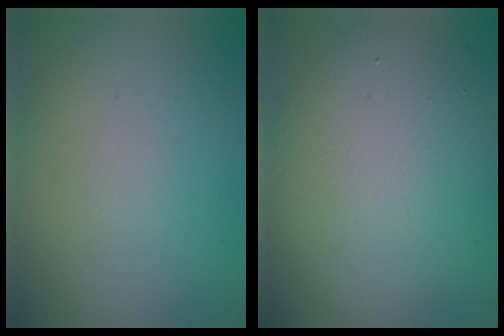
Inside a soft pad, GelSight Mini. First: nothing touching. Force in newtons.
{"total": 10.1, "press": 10.1, "slide": 0.6}